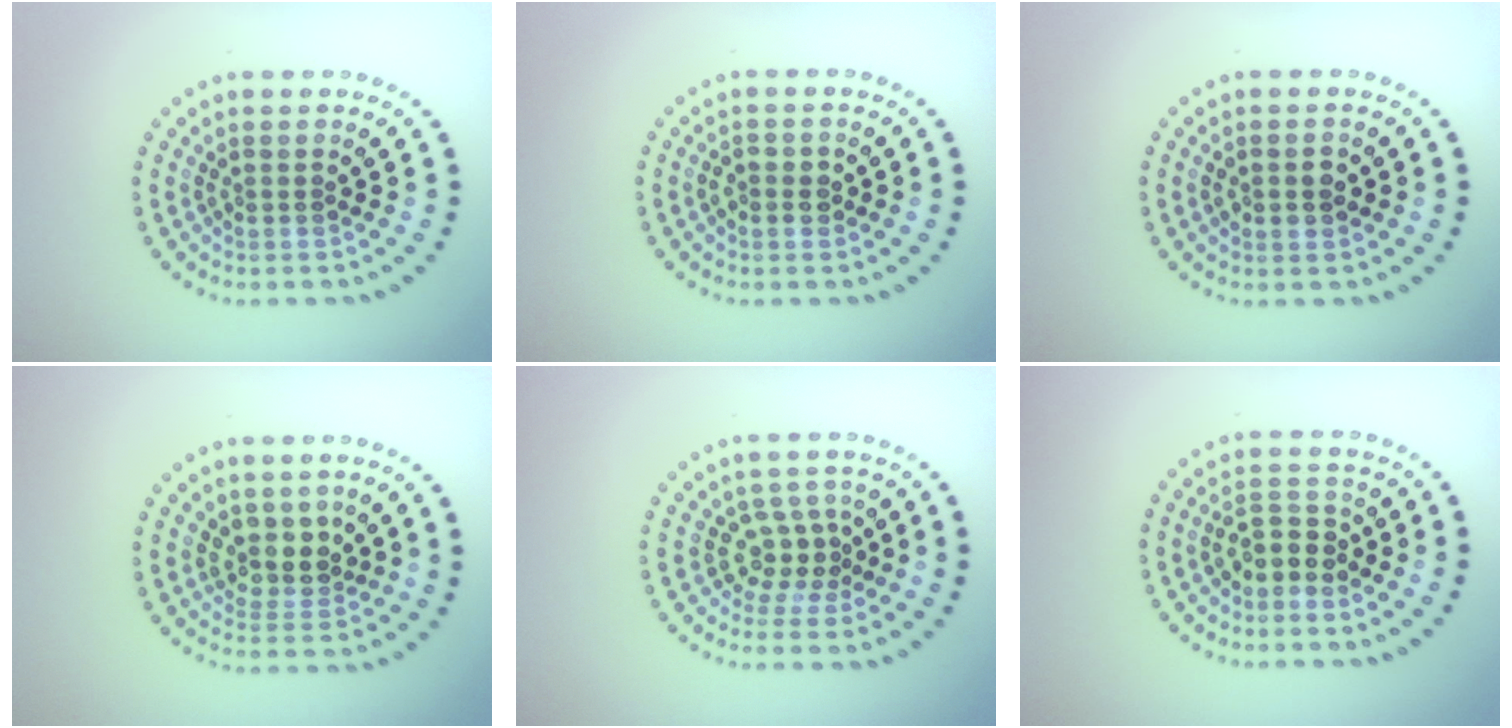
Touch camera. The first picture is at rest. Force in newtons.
{"total": 1.5, "press": 1.4, "slide": 0.4}
{"total": 2.4, "press": 2.4, "slide": 0.1}
{"total": 2.8, "press": 2.3, "slide": 1.6}
{"total": 2.6, "press": 1.9, "slide": 1.8}
{"total": 2.7, "press": 2.5, "slide": 1.0}